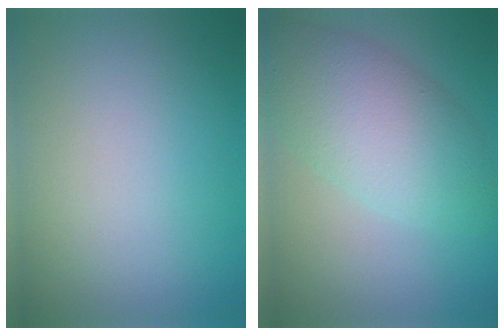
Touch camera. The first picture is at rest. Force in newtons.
{"total": 6.7, "press": 6.7, "slide": 0.2}